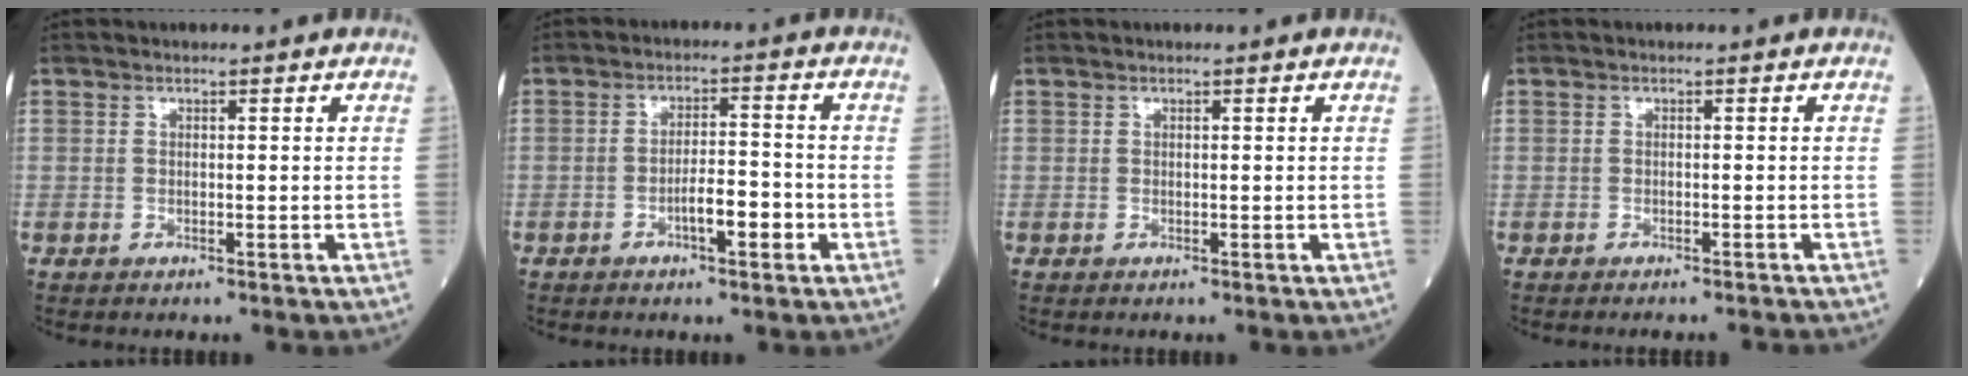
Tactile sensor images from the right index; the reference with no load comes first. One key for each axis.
{"total": 4.7, "fx": -2.1, "fy": 1.1, "fz": 4.1, "tx": -0.064, "ty": 0.005, "tz": -0.037}
{"total": 0.0}
{"total": 4.3, "fx": -4.1, "fy": 0.2, "fz": 1.3, "tx": -0.014, "ty": -0.016, "tz": -0.044}